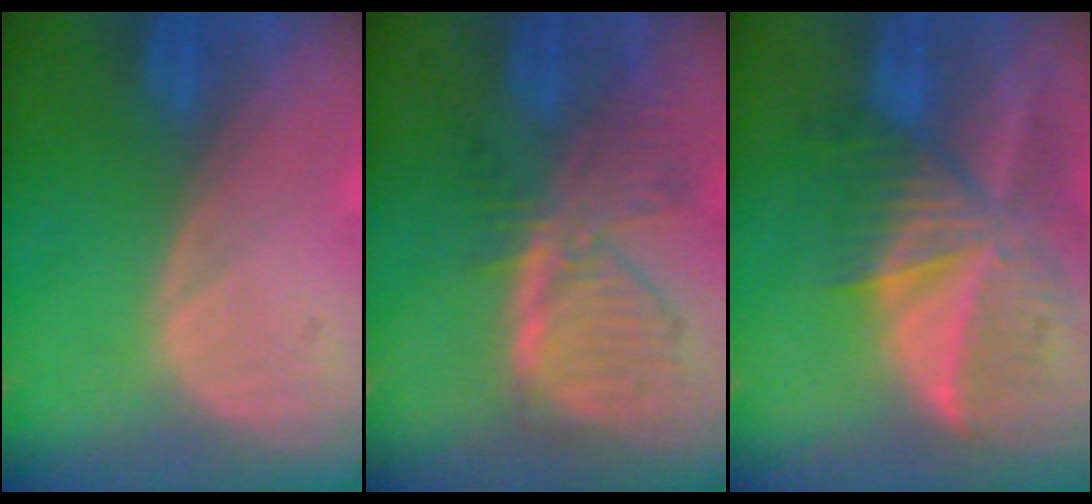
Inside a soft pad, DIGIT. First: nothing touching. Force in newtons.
{"total": 8.0, "press": 7.1, "slide": 3.8}
{"total": 9.7, "press": 8.4, "slide": 4.8}